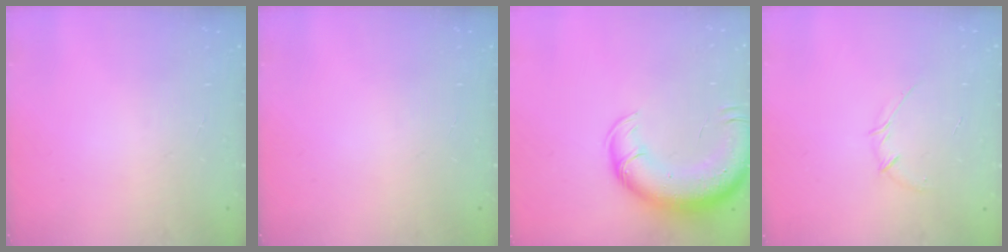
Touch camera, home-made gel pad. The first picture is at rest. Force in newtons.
{"total": 0.0}
{"total": 15.7, "press": 15.3, "slide": 3.9}
{"total": 4.0, "press": 3.8, "slide": 1.1}